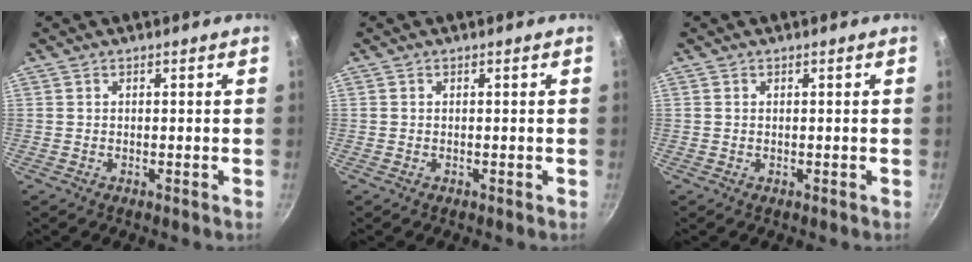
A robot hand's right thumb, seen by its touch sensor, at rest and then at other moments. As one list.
[{"total": 0.0}, {"total": 0.0}]